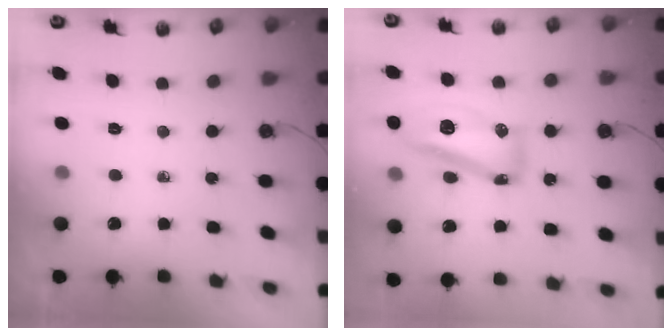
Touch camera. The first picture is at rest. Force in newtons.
{"total": 16.5, "press": 15.1, "slide": 6.5}